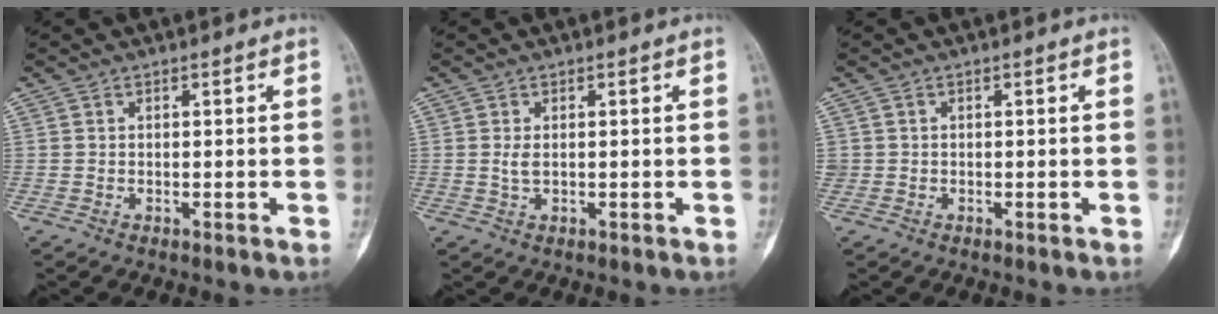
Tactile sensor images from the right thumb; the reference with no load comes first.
{"total": 1.4, "force": [0.1, 0.7, 1.2], "torque": [-0.027, -0.001, 0.006]}
{"total": 0.7, "force": [-0.1, 0.7, 0.0], "torque": [0.007, 0.006, -0.003]}